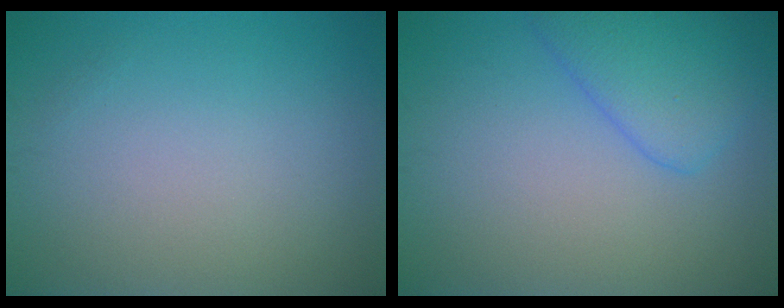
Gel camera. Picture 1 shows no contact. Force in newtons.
{"total": 3.9, "press": 3.9, "slide": 0.3}